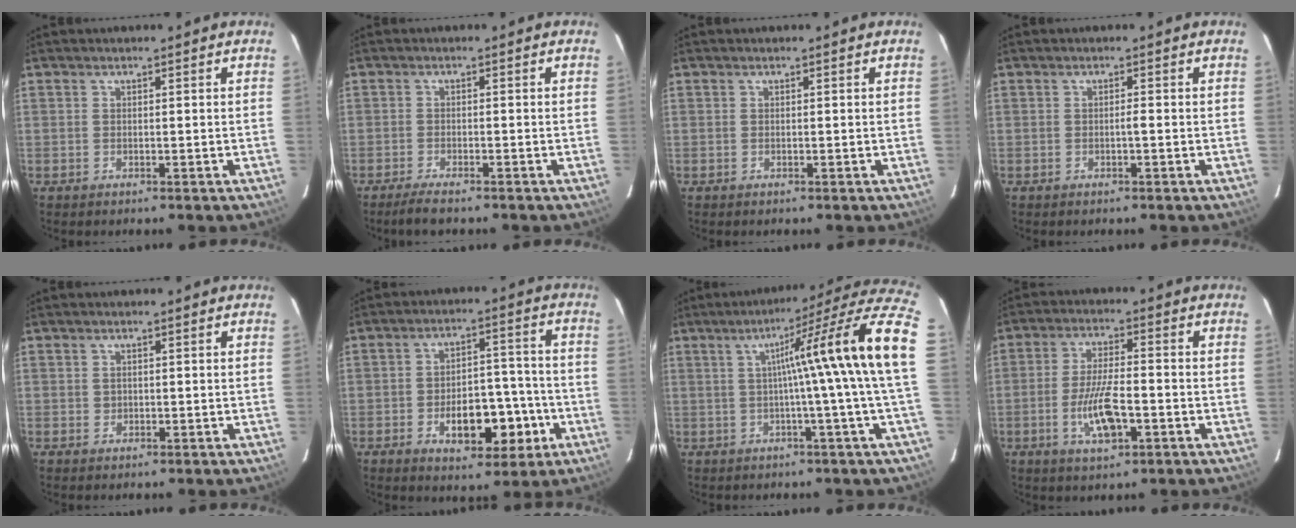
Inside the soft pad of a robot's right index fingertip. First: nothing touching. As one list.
[{"total": 3.8, "force": [-3.1, 0.4, 2.1], "torque": [-0.038, -0.008, -0.049]}, {"total": 0.0}, {"total": 0.7, "force": [-0.3, 0.0, 0.6], "torque": [-0.010, 0.001, -0.005]}, {"total": 0.7, "force": [0.1, 0.6, 0.3], "torque": [-0.004, 0.001, 0.002]}, {"total": 10.5, "force": [-3.8, 5.2, 8.3], "torque": [-0.120, 0.021, -0.048]}, {"total": 17.1, "force": [1.6, -2.2, 16.8], "torque": [-0.210, 0.023, 0.009]}, {"total": 8.1, "force": [-2.6, 2.1, 7.4], "torque": [-0.145, -0.003, -0.044]}]